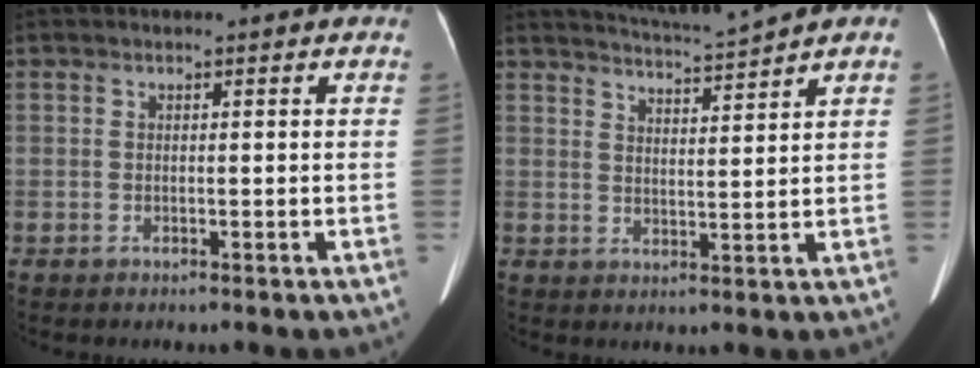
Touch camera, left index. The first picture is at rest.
{"total": 5.7, "force": [5.4, -1.4, 1.2], "torque": [-0.031, -0.003, 0.093]}